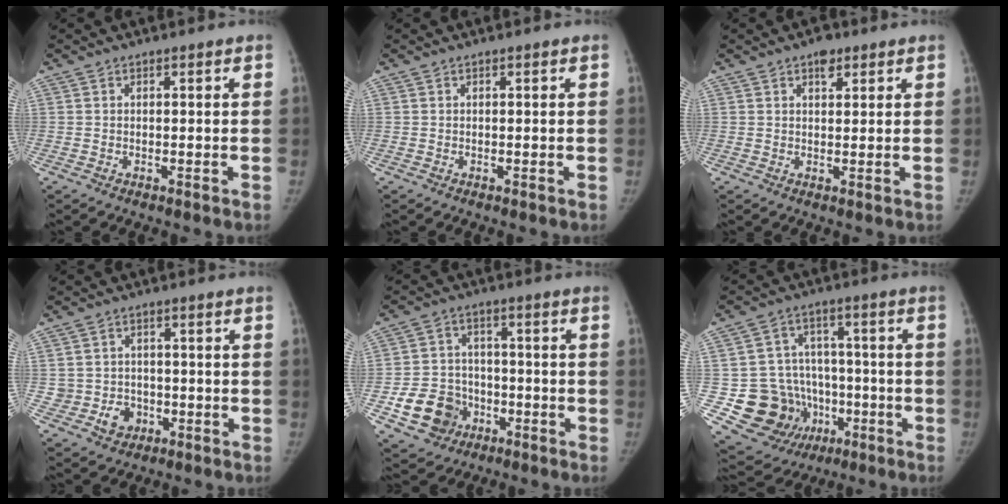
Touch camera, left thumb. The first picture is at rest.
{"total": 0.0}
{"total": 2.9, "force": [1.8, 1.6, 1.6], "torque": [-0.012, -0.007, 0.026]}
{"total": 5.3, "force": [-1.7, 4.8, 1.5], "torque": [0.004, 0.011, -0.020]}
{"total": 10.7, "force": [-4.1, 9.1, 3.7], "torque": [-0.040, 0.027, -0.061]}
{"total": 16.9, "force": [-4.4, 15.1, 6.0], "torque": [-0.077, 0.062, -0.051]}